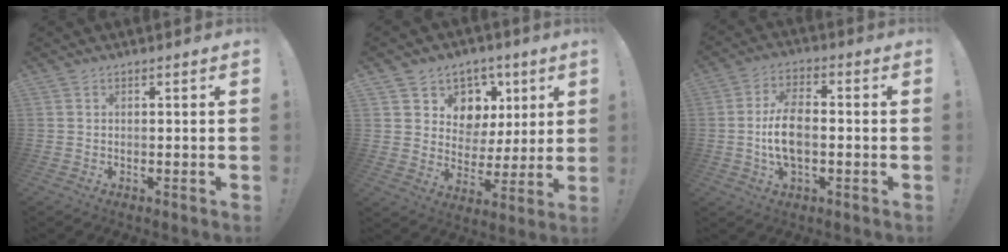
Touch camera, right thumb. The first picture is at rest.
{"total": 10.1, "force": [4.3, 8.7, 2.6], "torque": [-0.032, -0.036, 0.095]}
{"total": 10.2, "force": [-1.0, 5.4, 8.5], "torque": [-0.159, 0.001, -0.020]}